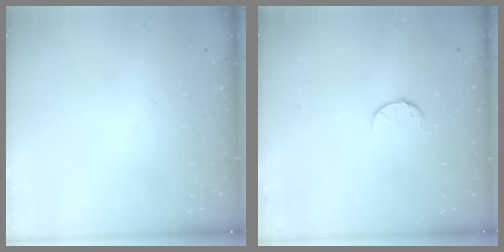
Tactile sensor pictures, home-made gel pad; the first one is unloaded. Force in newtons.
{"total": 6.5, "press": 6.4, "slide": 0.7}